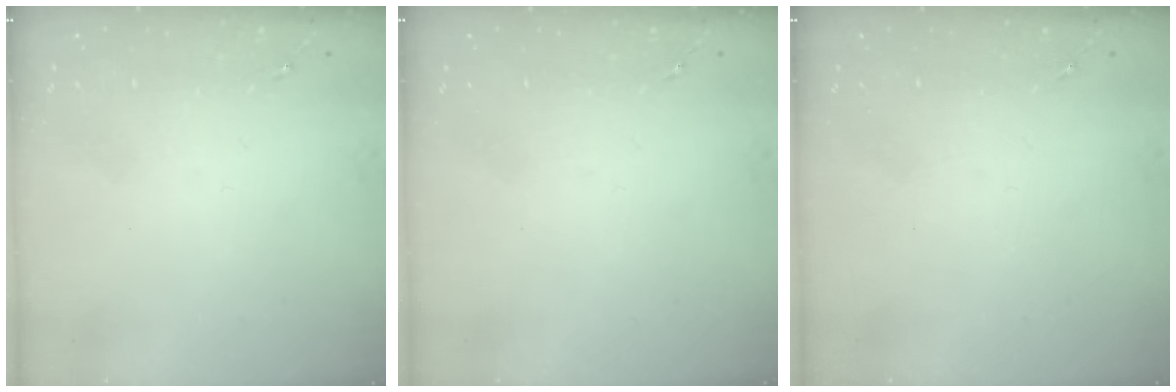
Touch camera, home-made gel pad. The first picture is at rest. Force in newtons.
{"total": 0.0}
{"total": 0.0}